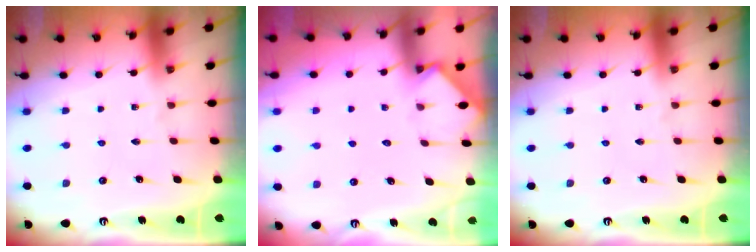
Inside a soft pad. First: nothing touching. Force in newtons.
{"total": 2.6, "press": 2.6, "slide": 0.4}
{"total": 0.0}